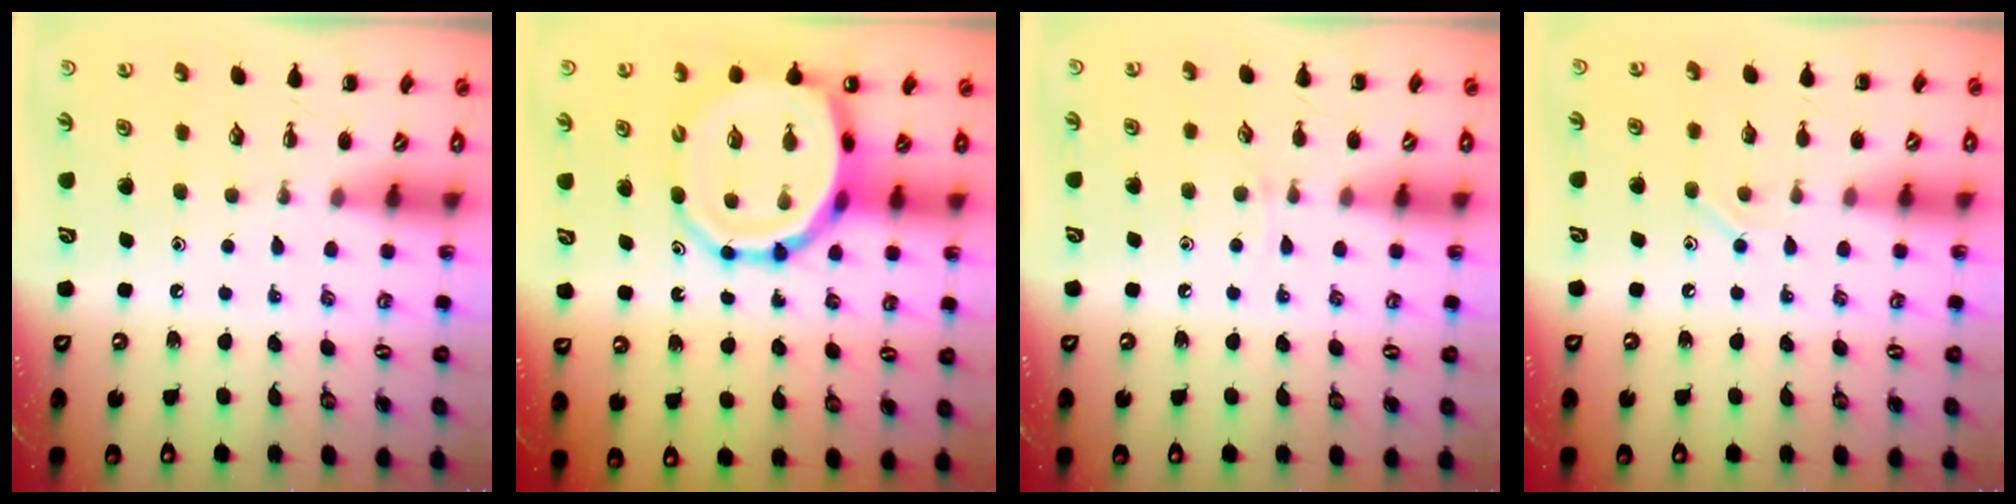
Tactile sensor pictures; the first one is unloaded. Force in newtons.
{"total": 13.8, "press": 13.3, "slide": 3.8}
{"total": 2.5, "press": 2.3, "slide": 0.9}
{"total": 4.9, "press": 4.8, "slide": 0.9}